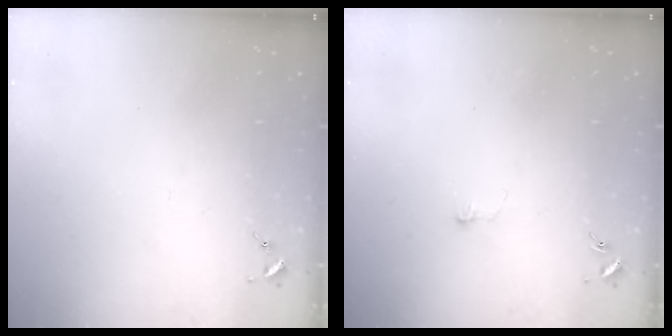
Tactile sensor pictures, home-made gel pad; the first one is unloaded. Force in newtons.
{"total": 2.9, "press": 2.9, "slide": 0.2}